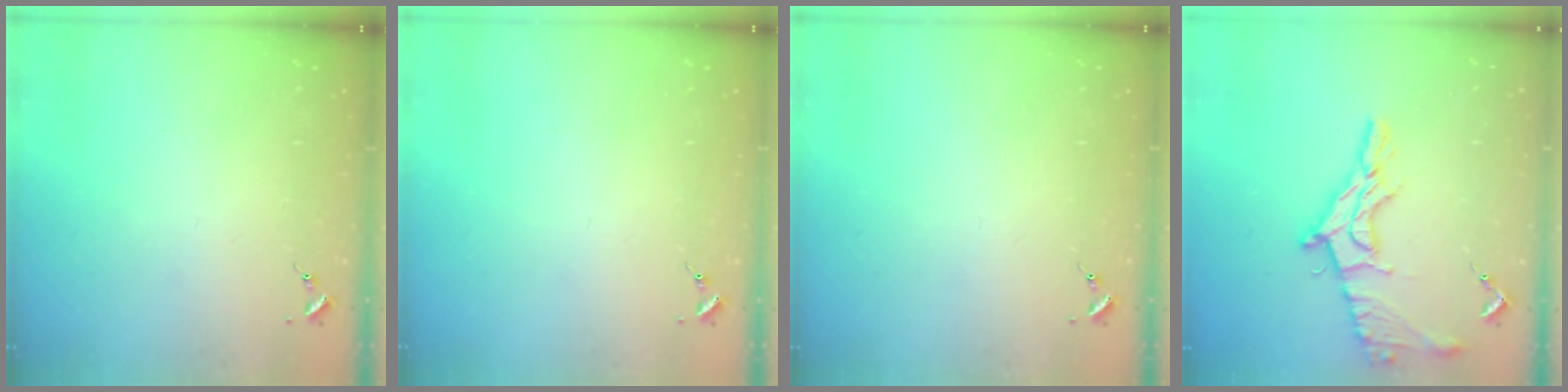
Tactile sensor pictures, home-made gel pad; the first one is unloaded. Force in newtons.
{"total": 0.0}
{"total": 0.0}
{"total": 15.4, "press": 15.3, "slide": 1.3}